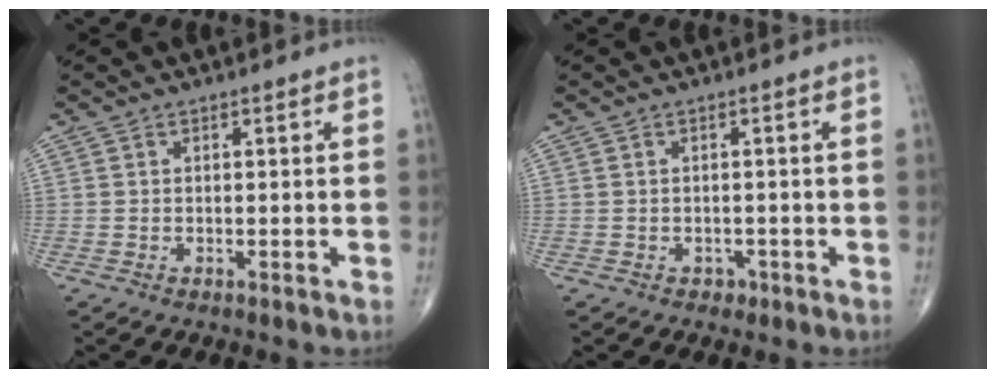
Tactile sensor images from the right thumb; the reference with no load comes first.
{"total": 1.2, "force": [-0.7, 1.0, 0.2], "torque": [0.003, 0.003, -0.011]}